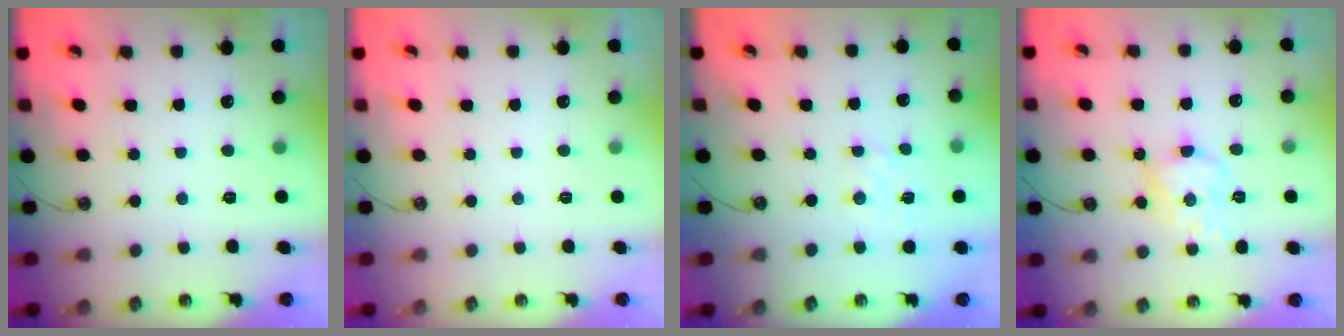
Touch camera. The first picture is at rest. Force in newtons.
{"total": 0.0}
{"total": 2.8, "press": 2.8, "slide": 0.4}
{"total": 8.7, "press": 8.7, "slide": 0.2}